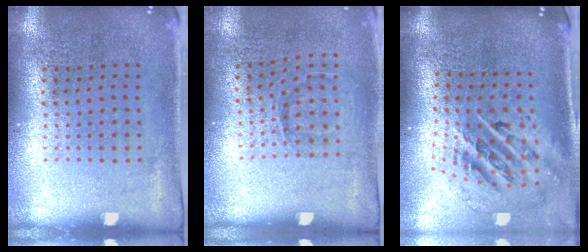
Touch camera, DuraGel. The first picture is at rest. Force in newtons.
{"total": 0.9, "press": 0.6, "slide": 0.7}
{"total": 2.7, "press": 1.8, "slide": 1.9}